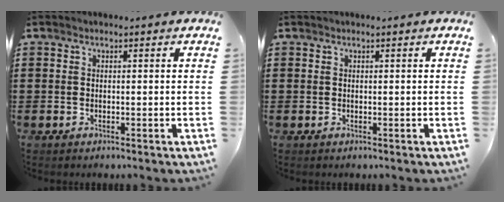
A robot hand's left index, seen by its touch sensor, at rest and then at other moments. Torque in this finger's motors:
{"motor_torque": [0.71, 0.72, -0.01, 0.01]}